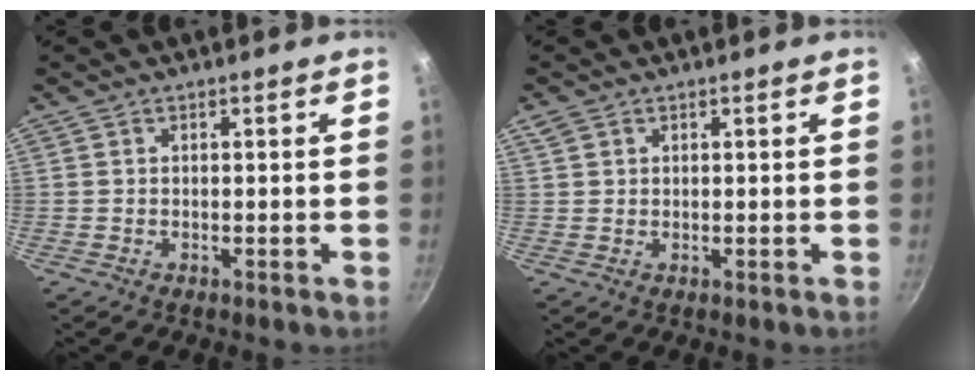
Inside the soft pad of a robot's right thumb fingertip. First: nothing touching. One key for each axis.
{"total": 2.1, "fx": 1.1, "fy": 1.6, "fz": 0.9, "tx": -0.016, "ty": 0.002, "tz": 0.021}